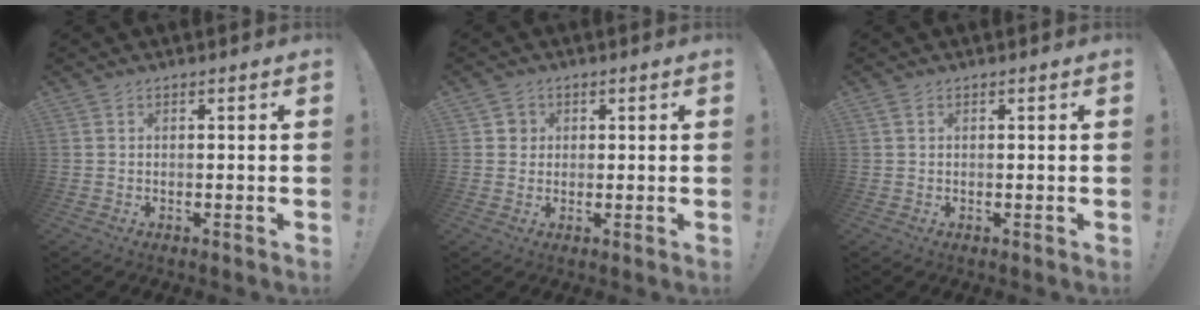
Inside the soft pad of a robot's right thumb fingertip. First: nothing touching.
{"total": 2.7, "force": [0.5, 2.6, 0.5], "torque": [-0.007, 0.002, 0.009]}
{"total": 0.9, "force": [0.4, 0.6, 0.5], "torque": [-0.018, 0.006, 0.008]}